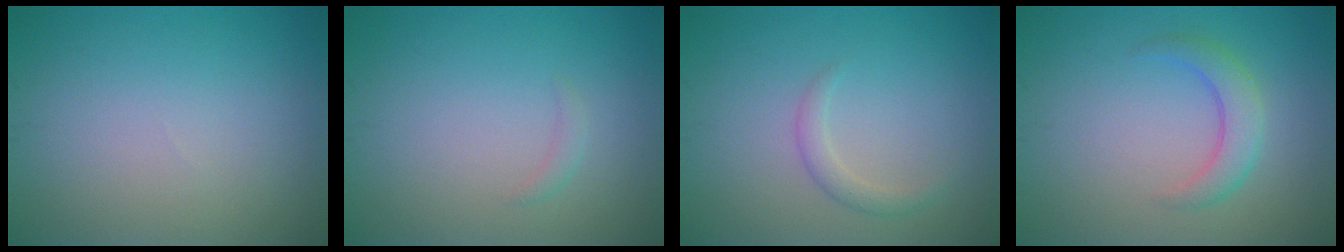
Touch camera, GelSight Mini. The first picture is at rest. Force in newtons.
{"total": 0.7, "press": 0.7, "slide": 0.0}
{"total": 1.5, "press": 1.5, "slide": 0.1}
{"total": 2.8, "press": 2.7, "slide": 0.2}